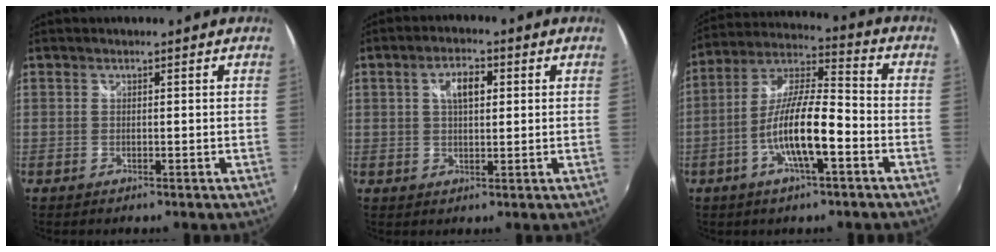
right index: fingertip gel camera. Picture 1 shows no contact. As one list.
[{"total": 5.1, "force": [1.4, 2.4, 4.3], "torque": [-0.074, 0.013, 0.024]}, {"total": 13.1, "force": [-4.9, 2.7, 11.9], "torque": [-0.235, -0.001, -0.092]}]